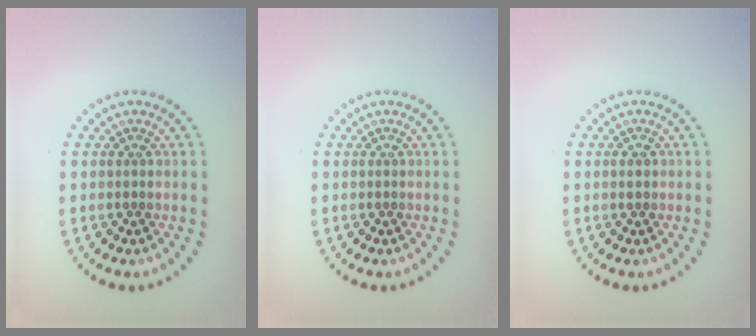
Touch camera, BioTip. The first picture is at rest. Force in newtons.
{"total": 0.0}
{"total": 0.9, "press": 0.9, "slide": 0.1}